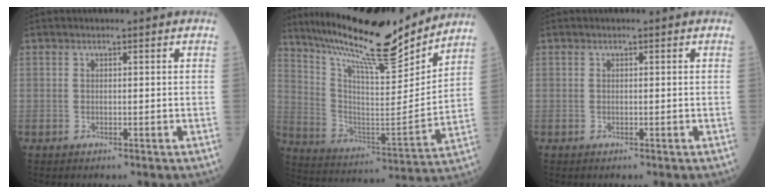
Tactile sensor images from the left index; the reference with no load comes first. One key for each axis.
{"total": 20.8, "fx": 18.1, "fy": 2.3, "fz": 9.9, "tx": -0.182, "ty": -0.017, "tz": 0.295}
{"total": 0.0}